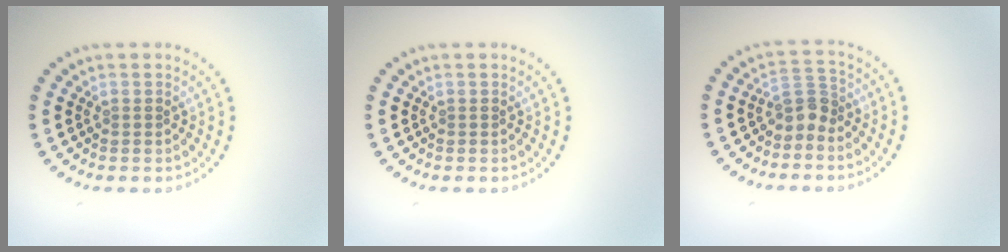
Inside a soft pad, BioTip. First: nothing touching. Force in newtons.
{"total": 0.0}
{"total": 2.2, "press": 1.7, "slide": 1.5}